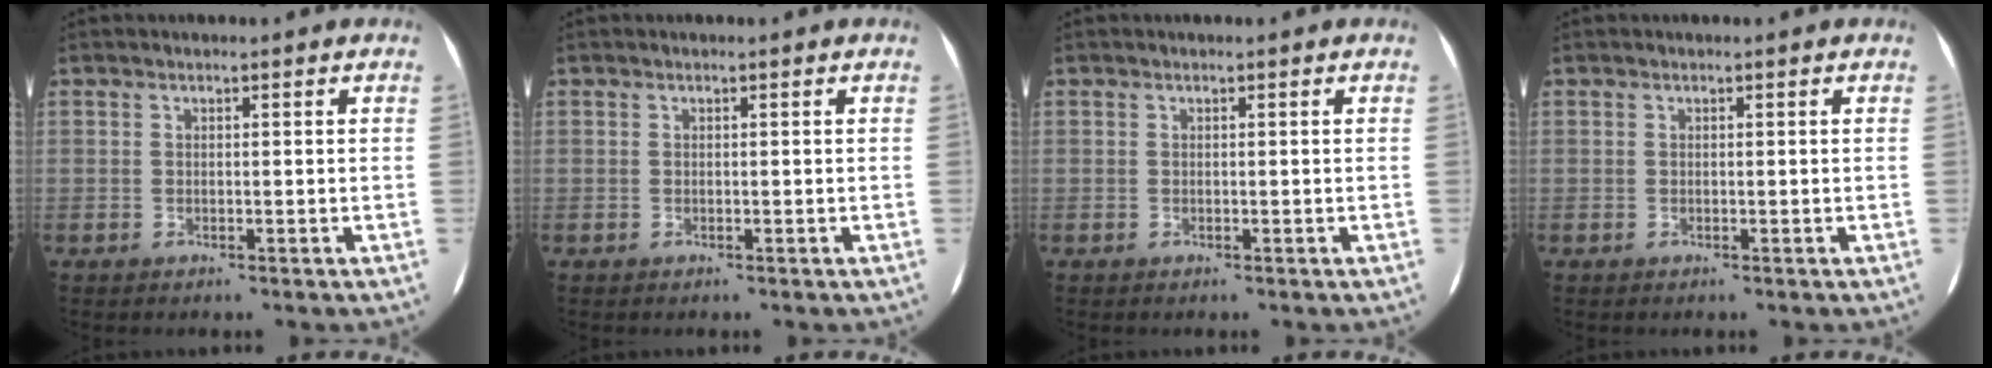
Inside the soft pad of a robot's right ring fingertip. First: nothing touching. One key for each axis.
{"total": 0.0}
{"total": 0.0}
{"total": 0.0}